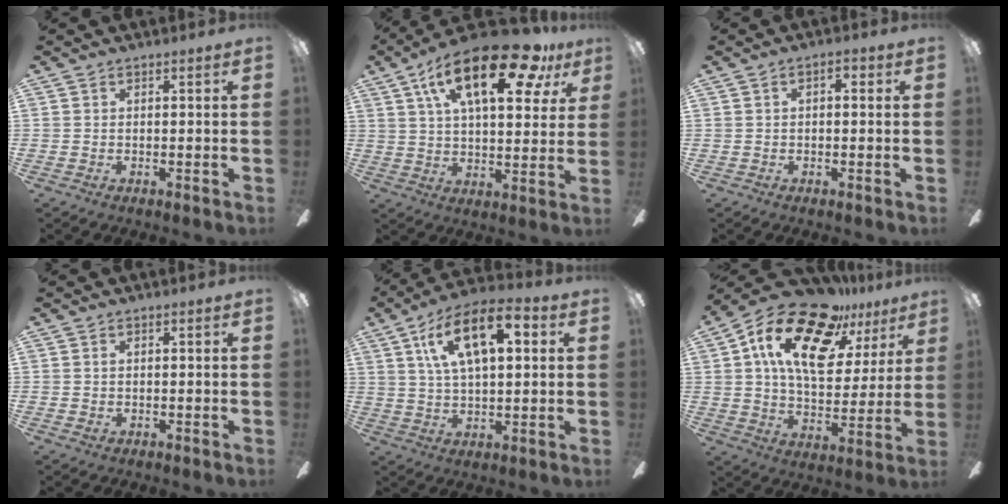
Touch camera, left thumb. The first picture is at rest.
{"total": 23.3, "force": [12.1, 9.5, 17.5], "torque": [-0.274, -0.040, 0.194]}
{"total": 2.3, "force": [0.2, 1.3, 1.9], "torque": [-0.029, 0.006, 0.001]}
{"total": 1.2, "force": [-0.1, 0.8, 1.0], "torque": [-0.018, 0.006, -0.003]}
{"total": 16.7, "force": [7.0, 8.0, 12.9], "torque": [-0.211, 0.001, 0.120]}
{"total": 21.7, "force": [12.6, 10.4, 14.2], "torque": [-0.254, -0.059, 0.217]}